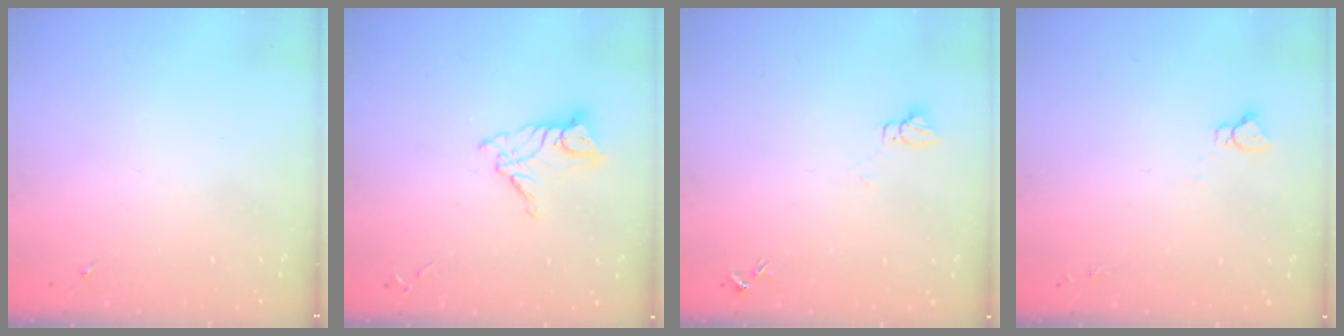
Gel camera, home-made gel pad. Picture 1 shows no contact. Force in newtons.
{"total": 10.7, "press": 10.6, "slide": 0.9}
{"total": 4.1, "press": 4.1, "slide": 0.3}
{"total": 2.9, "press": 2.9, "slide": 0.2}